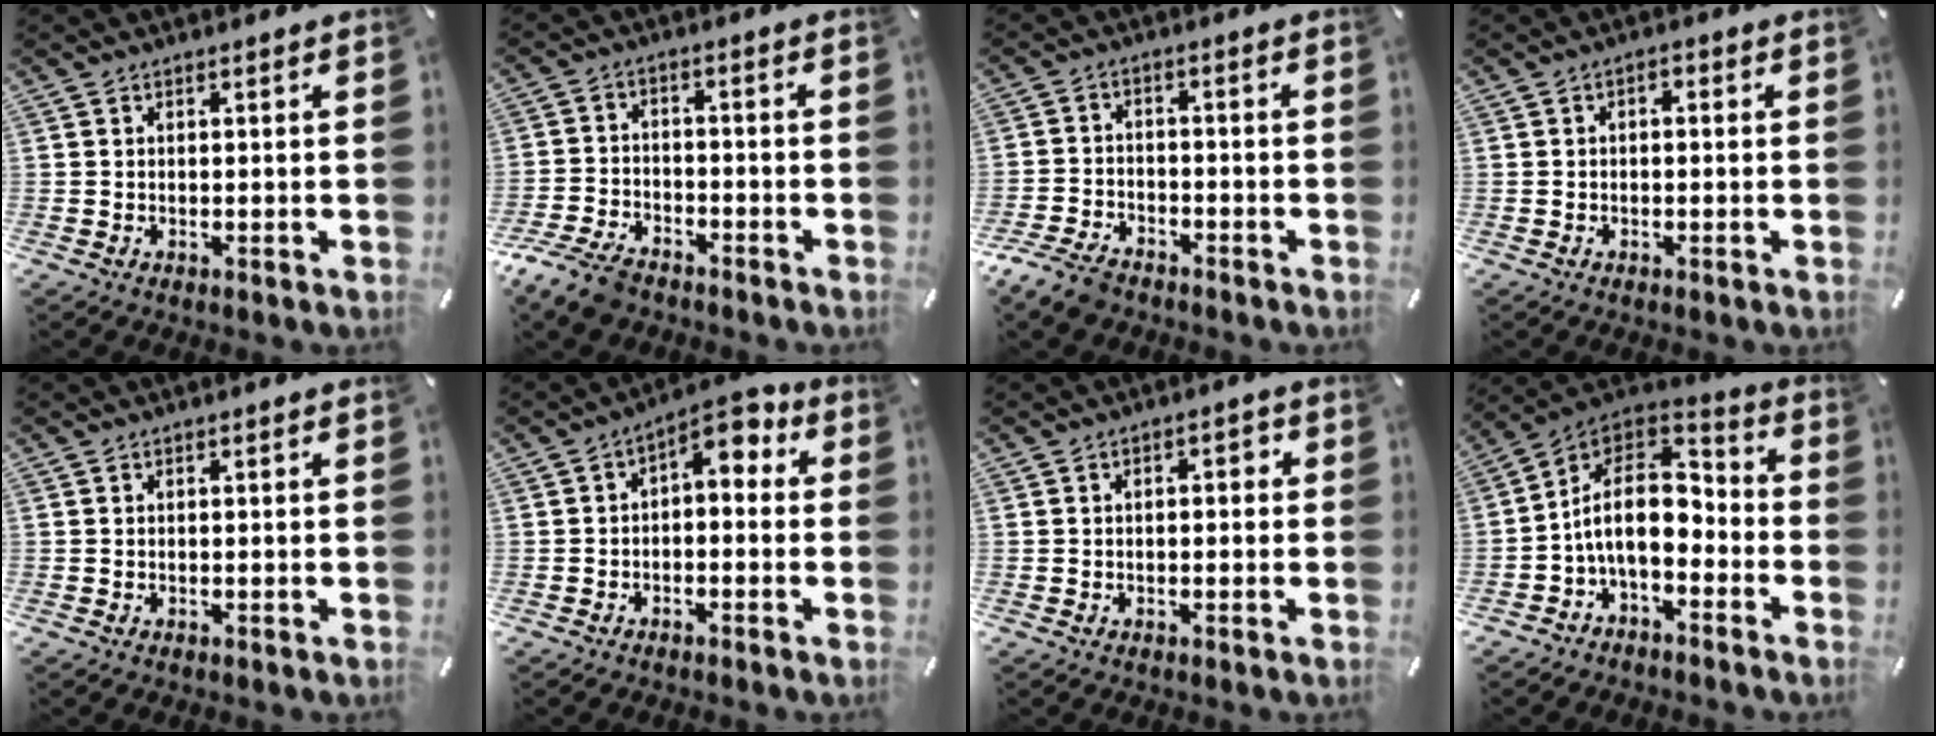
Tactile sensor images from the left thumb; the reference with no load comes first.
{"total": 8.1, "force": [-6.5, 3.6, 3.1], "torque": [-0.078, 0.025, -0.126]}
{"total": 6.7, "force": [-5.4, 3.0, 2.4], "torque": [-0.065, 0.021, -0.107]}
{"total": 1.4, "force": [-1.0, 0.8, 0.7], "torque": [-0.016, 0.006, -0.020]}
{"total": 0.0}
{"total": 4.7, "force": [1.1, 2.9, 3.6], "torque": [-0.054, -0.011, 0.009]}
{"total": 2.1, "force": [-0.7, 1.3, 1.6], "torque": [-0.033, 0.012, -0.016]}
{"total": 14.3, "force": [-2.0, 9.1, 10.9], "torque": [-0.224, 0.006, -0.037]}